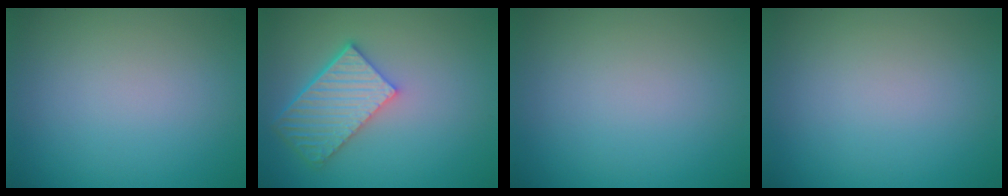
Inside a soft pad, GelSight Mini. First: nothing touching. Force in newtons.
{"total": 5.7, "press": 4.7, "slide": 3.3}
{"total": 0.0}
{"total": 0.0}